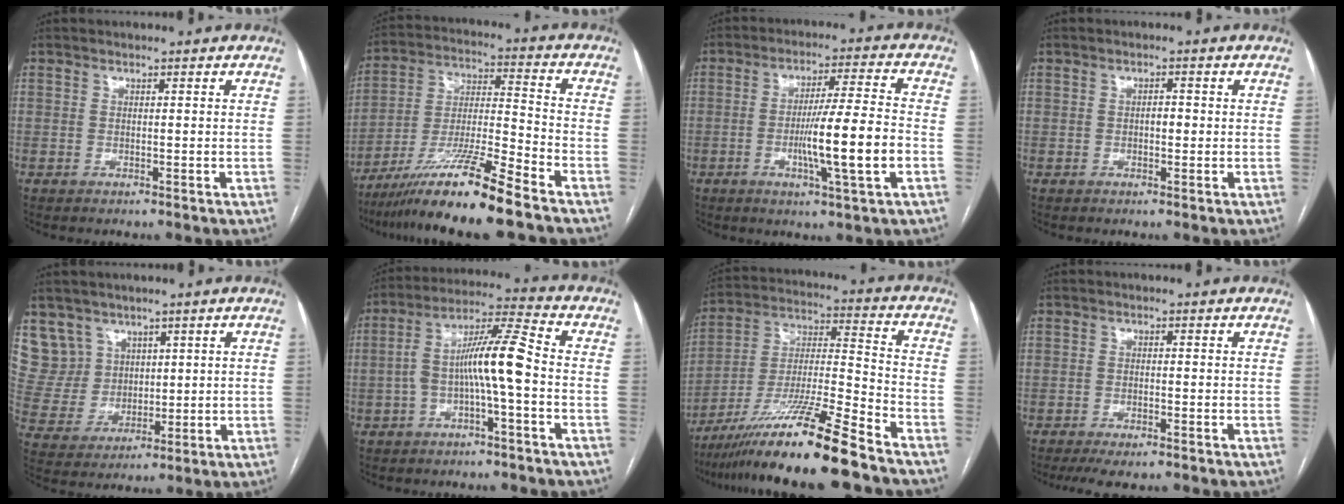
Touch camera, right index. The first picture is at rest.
{"total": 15.1, "force": [-11.3, -0.9, 10.0], "torque": [-0.186, -0.020, -0.203]}
{"total": 11.6, "force": [-2.8, -0.3, 11.2], "torque": [-0.190, -0.005, -0.051]}
{"total": 1.5, "force": [-0.2, 0.7, 1.3], "torque": [-0.018, 0.004, -0.003]}
{"total": 8.5, "force": [5.2, 6.7, 0.1], "torque": [-0.009, 0.020, 0.120]}
{"total": 9.8, "force": [-1.8, 0.7, 9.6], "torque": [-0.176, 0.033, -0.036]}
{"total": 18.7, "force": [-14.1, -0.9, 12.2], "torque": [-0.248, -0.025, -0.257]}
{"total": 5.8, "force": [-4.7, 1.1, 3.3], "torque": [-0.049, -0.007, -0.073]}